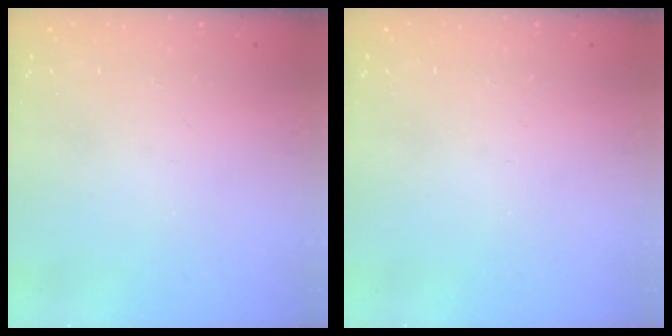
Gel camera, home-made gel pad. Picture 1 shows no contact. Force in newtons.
{"total": 0.0}